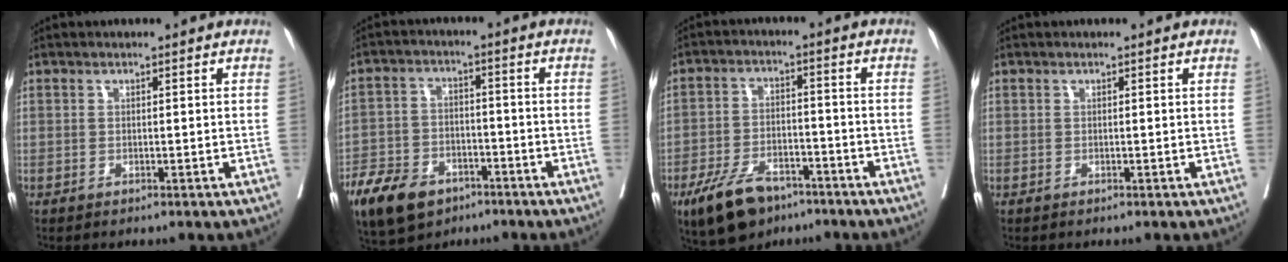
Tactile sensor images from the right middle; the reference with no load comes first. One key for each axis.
{"total": 12.5, "fx": -7.9, "fy": 7.3, "fz": 6.3, "tx": -0.138, "ty": -0.004, "tz": -0.134}
{"total": 9.3, "fx": -6.2, "fy": 4.5, "fz": 5.3, "tx": -0.106, "ty": -0.006, "tz": -0.106}
{"total": 0.0}